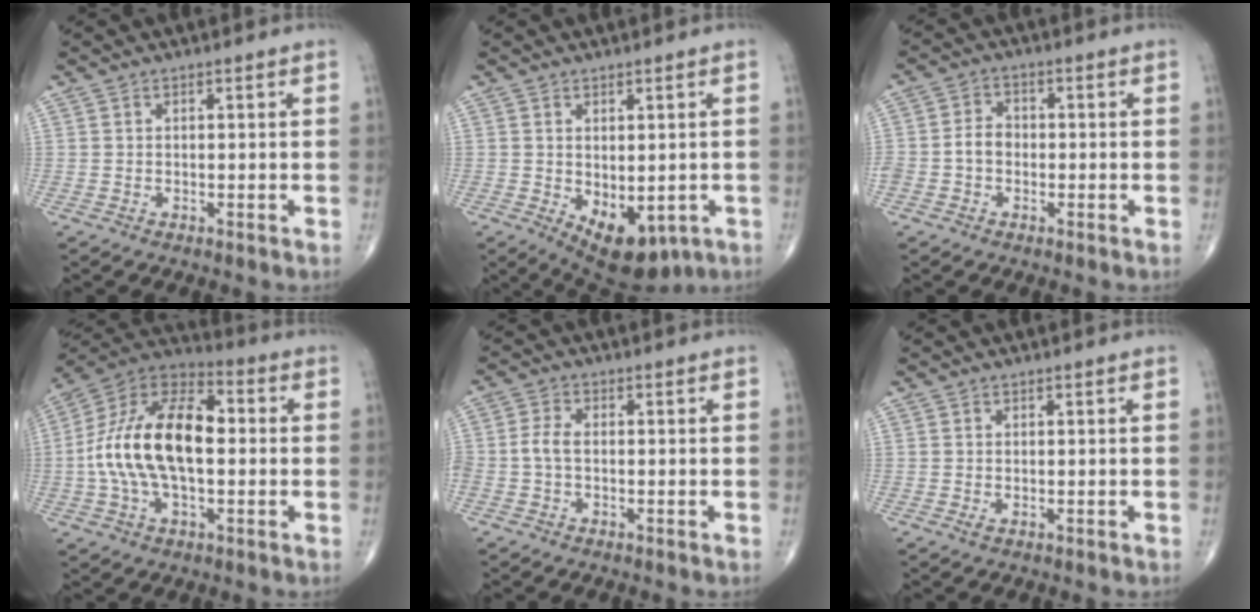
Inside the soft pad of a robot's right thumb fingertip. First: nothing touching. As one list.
[{"total": 10.6, "force": [-3.2, 5.8, 8.2], "torque": [-0.094, -0.004, -0.025]}, {"total": 4.3, "force": [-0.9, 3.3, 2.5], "torque": [-0.041, 0.017, -0.022]}, {"total": 20.3, "force": [-0.1, 10.9, 17.2], "torque": [-0.324, 0.034, -0.008]}, {"total": 3.2, "force": [-0.6, 1.8, 2.5], "torque": [-0.058, 0.008, -0.016]}, {"total": 0.7, "force": [-0.2, 0.3, 0.6], "torque": [-0.013, -0.002, -0.002]}]